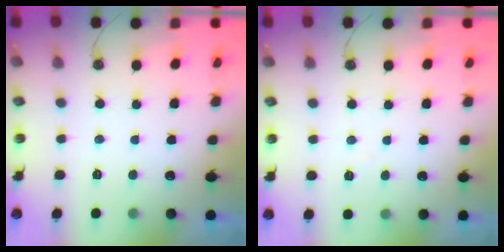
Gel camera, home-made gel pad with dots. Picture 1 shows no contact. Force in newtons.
{"total": 4.8, "press": 4.8, "slide": 0.7}